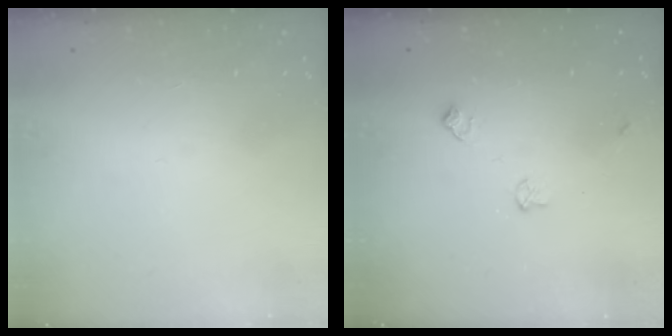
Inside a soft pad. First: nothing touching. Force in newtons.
{"total": 5.6, "press": 5.6, "slide": 0.9}